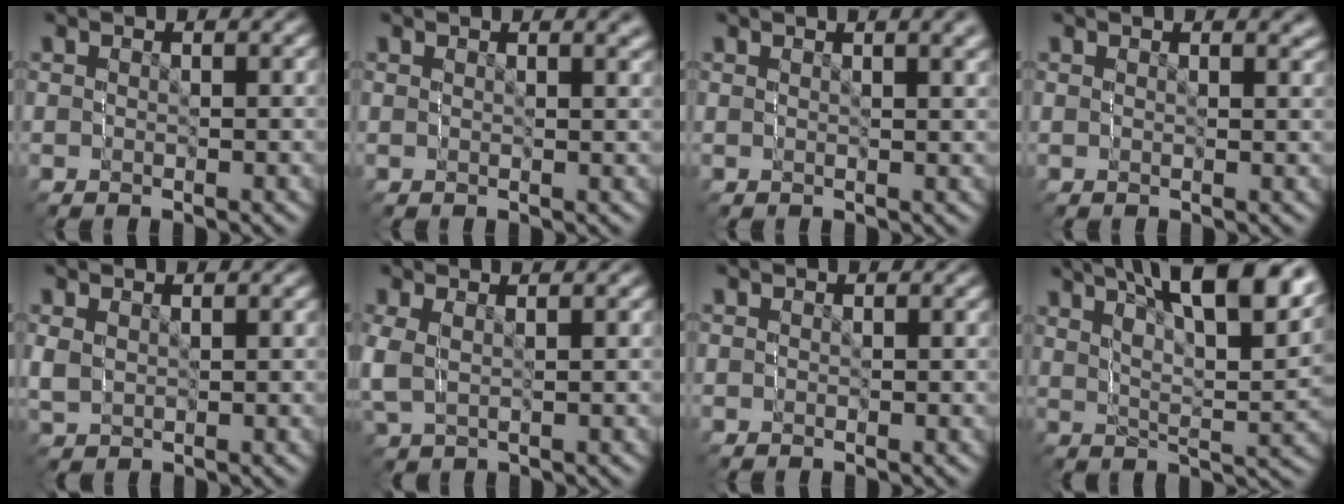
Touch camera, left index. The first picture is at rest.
{"total": 1.0, "force": [0.5, -0.8, -0.2], "torque": [0.010, 0.011, 0.004]}
{"total": 1.4, "force": [0.4, -1.2, -0.5], "torque": [0.007, 0.016, 0.004]}
{"total": 0.9, "force": [0.7, -0.5, -0.3], "torque": [0.013, 0.010, 0.005]}
{"total": 1.0, "force": [0.3, 0.9, -0.2], "torque": [-0.006, -0.001, 0.009]}
{"total": 1.6, "force": [-0.5, 1.4, 0.7], "torque": [-0.033, 0.001, -0.003]}
{"total": 0.0}
{"total": 9.8, "force": [7.6, 2.2, 5.8], "torque": [-0.096, 0.054, 0.089]}